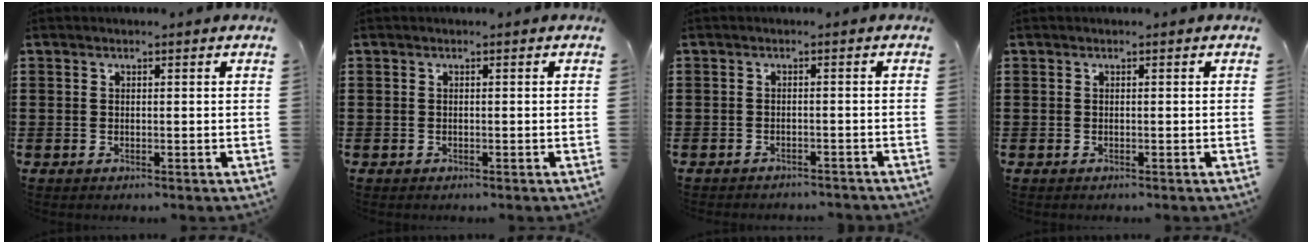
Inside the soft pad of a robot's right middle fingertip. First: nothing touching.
{"total": 0.0}
{"total": 1.4, "force": [-1.4, -0.1, -0.1], "torque": [-0.003, -0.001, -0.030]}
{"total": 0.0}